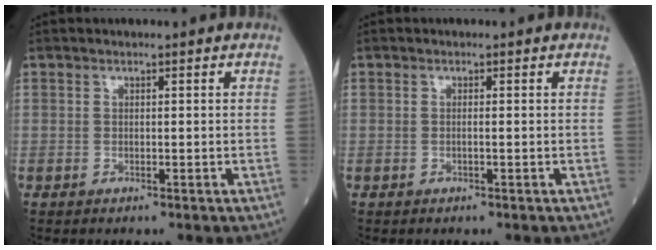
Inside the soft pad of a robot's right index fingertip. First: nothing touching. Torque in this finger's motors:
{"motor_torque": [-0.13, -0.03, -0.03, -0.01]}